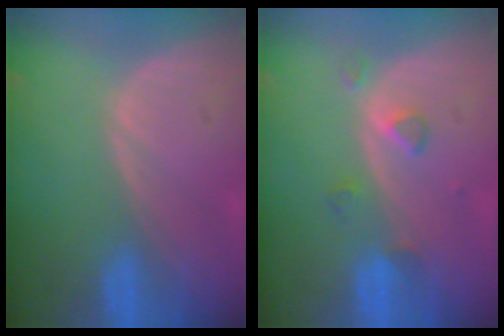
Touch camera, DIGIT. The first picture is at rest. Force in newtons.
{"total": 3.0, "press": 2.8, "slide": 0.9}